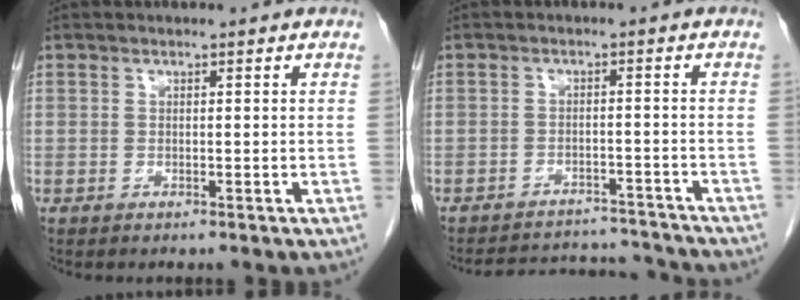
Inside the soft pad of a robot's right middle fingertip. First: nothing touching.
{"total": 10.0, "force": [-9.9, 1.4, 0.5], "torque": [-0.005, 0.014, -0.134]}